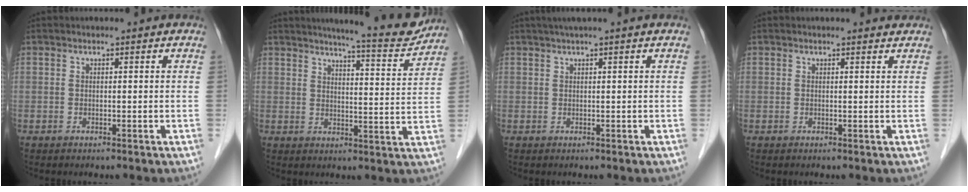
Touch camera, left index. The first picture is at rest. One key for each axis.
{"total": 11.2, "fx": 10.4, "fy": 0.4, "fz": 4.2, "tx": -0.055, "ty": -0.019, "tz": 0.125}
{"total": 2.8, "fx": 2.1, "fy": -0.7, "fz": 1.8, "tx": -0.026, "ty": 0.018, "tz": 0.038}
{"total": 2.1, "fx": 2.0, "fy": 0.3, "fz": 0.3, "tx": -0.012, "ty": 0.001, "tz": 0.018}